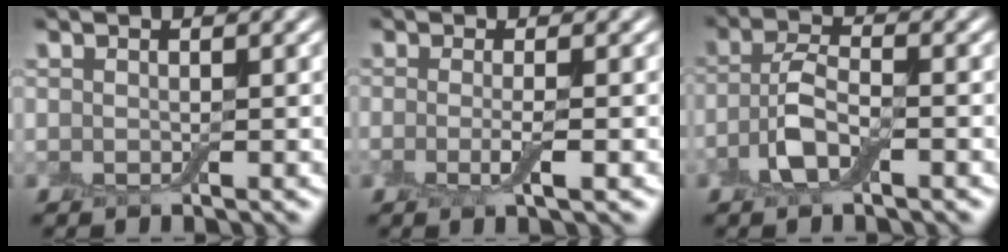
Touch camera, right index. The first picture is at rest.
{"total": 2.3, "force": [-0.5, 0.5, 2.2], "torque": [-0.045, -0.009, -0.013]}
{"total": 3.8, "force": [-1.5, 1.6, 3.1], "torque": [-0.069, 0.005, -0.038]}